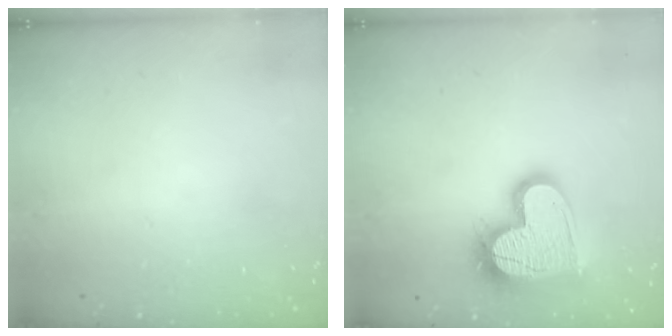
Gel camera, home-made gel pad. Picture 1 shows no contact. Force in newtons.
{"total": 19.3, "press": 19.2, "slide": 1.5}